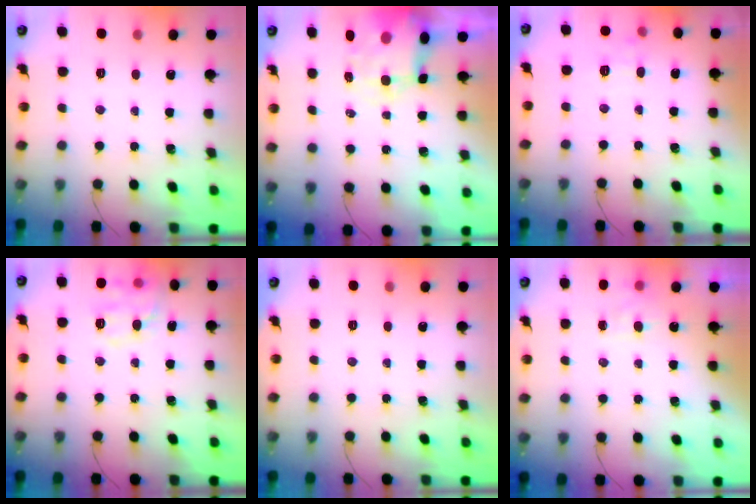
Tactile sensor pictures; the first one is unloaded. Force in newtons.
{"total": 8.4, "press": 8.0, "slide": 2.5}
{"total": 6.2, "press": 6.0, "slide": 1.8}
{"total": 13.2, "press": 13.2, "slide": 0.6}
{"total": 0.0}
{"total": 5.5, "press": 5.4, "slide": 1.2}